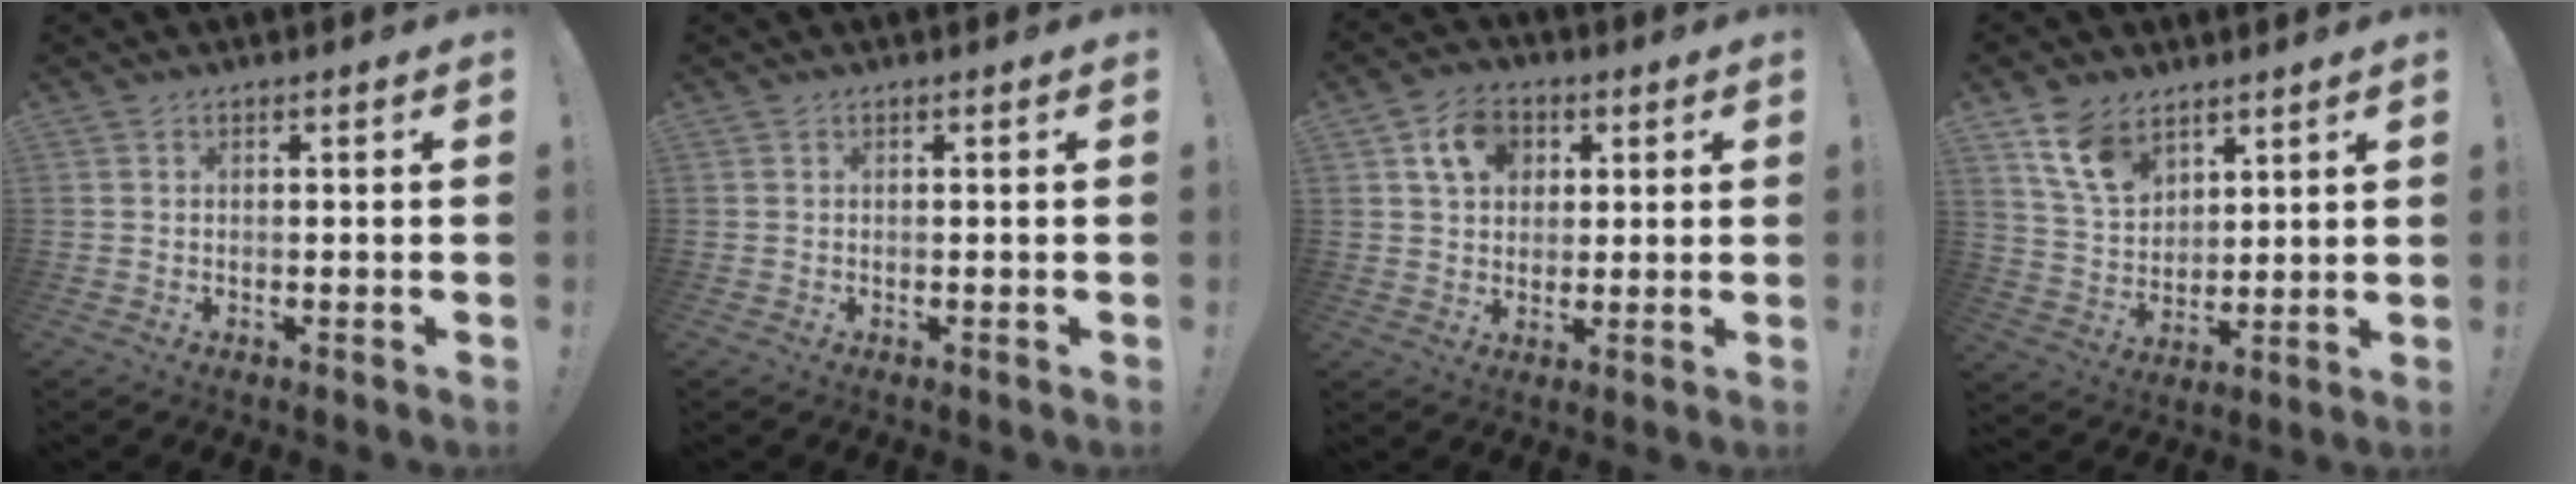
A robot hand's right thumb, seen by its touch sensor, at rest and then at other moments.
{"total": 0.0}
{"total": 10.2, "force": [3.8, 8.1, 4.9], "torque": [-0.076, -0.002, 0.074]}
{"total": 12.2, "force": [7.6, 7.7, 5.6], "torque": [-0.107, -0.034, 0.152]}